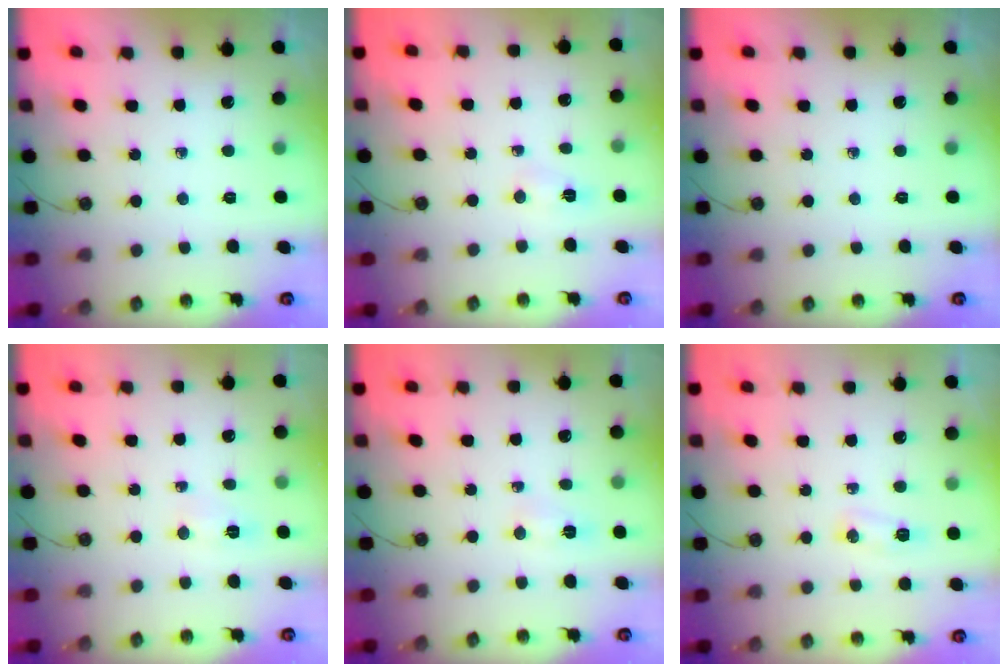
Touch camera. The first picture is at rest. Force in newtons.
{"total": 2.9, "press": 2.9, "slide": 0.4}
{"total": 0.0}
{"total": 4.7, "press": 4.4, "slide": 1.7}
{"total": 2.7, "press": 2.6, "slide": 0.3}
{"total": 5.7, "press": 5.4, "slide": 1.8}